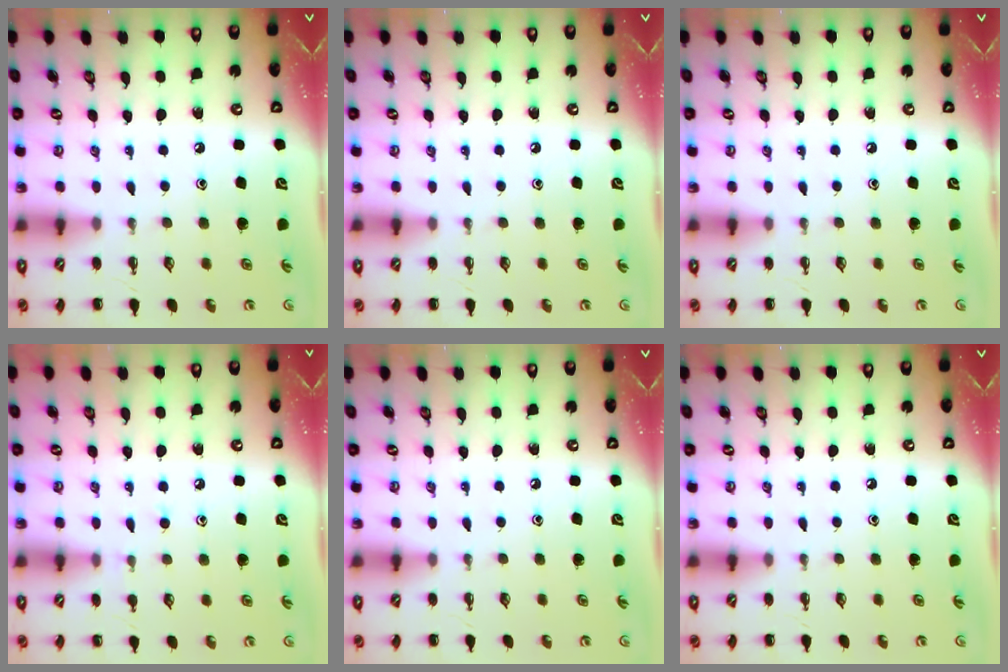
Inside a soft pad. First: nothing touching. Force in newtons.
{"total": 0.0}
{"total": 0.0}
{"total": 4.5, "press": 4.1, "slide": 1.6}
{"total": 0.0}
{"total": 0.0}